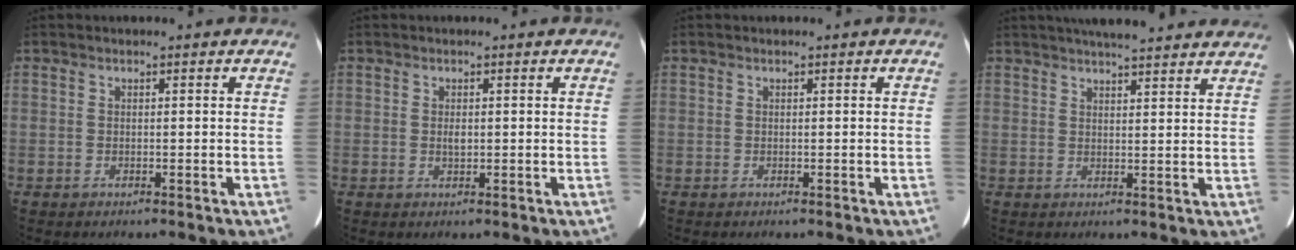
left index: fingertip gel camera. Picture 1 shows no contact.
{"total": 1.0, "force": [0.0, 0.6, 0.9], "torque": [-0.018, 0.001, 0.003]}
{"total": 0.0}
{"total": 14.8, "force": [13.1, 1.9, 6.7], "torque": [-0.089, 0.035, 0.162]}